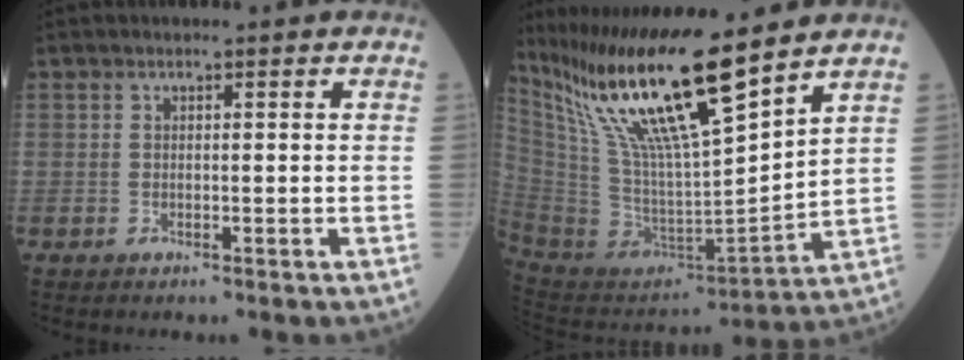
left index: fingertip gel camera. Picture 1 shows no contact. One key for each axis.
{"total": 20.9, "fx": 14.9, "fy": 1.2, "fz": 14.6, "tx": -0.271, "ty": -0.006, "tz": 0.282}